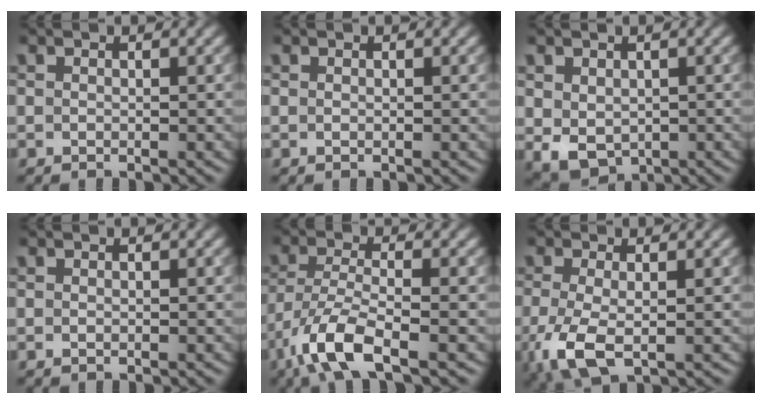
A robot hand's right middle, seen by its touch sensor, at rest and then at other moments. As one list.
[{"total": 0.0}, {"total": 3.3, "force": [0.2, 2.6, 2.0], "torque": [-0.045, -0.011, 0.011]}, {"total": 0.0}, {"total": 6.3, "force": [-3.8, 1.9, 4.7], "torque": [-0.100, -0.006, -0.083]}, {"total": 4.9, "force": [-1.5, 2.3, 4.1], "torque": [-0.103, -0.012, -0.026]}]